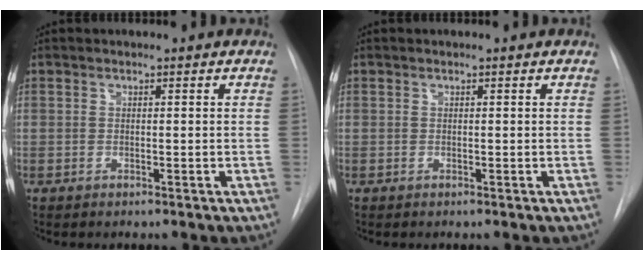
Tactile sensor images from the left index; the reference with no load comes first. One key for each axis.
{"total": 0.0}